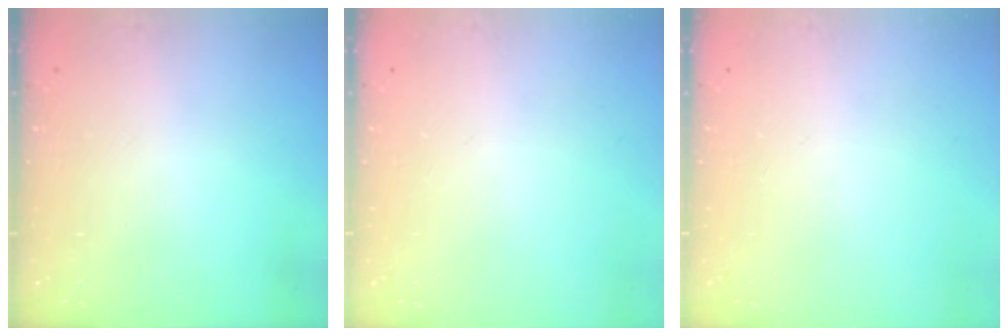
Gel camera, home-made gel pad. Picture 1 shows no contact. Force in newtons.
{"total": 0.0}
{"total": 0.0}